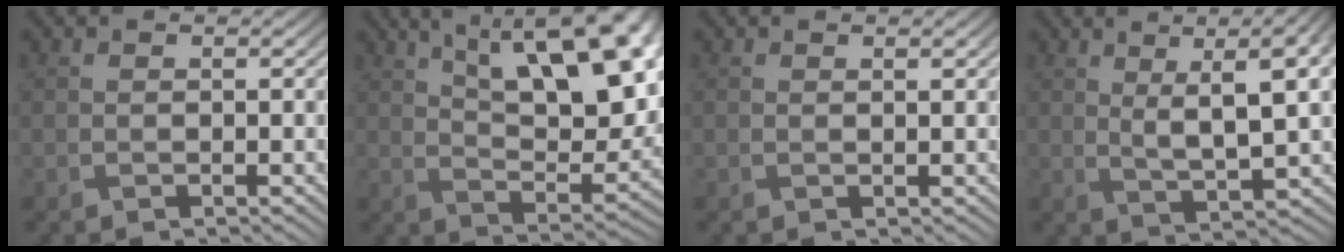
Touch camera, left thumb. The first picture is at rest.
{"total": 18.6, "force": [8.7, 7.7, 14.5], "torque": [-0.204, 0.028, 0.126]}
{"total": 0.7, "force": [0.5, 0.0, 0.5], "torque": [-0.009, 0.002, 0.009]}
{"total": 10.0, "force": [3.6, 2.4, 9.0], "torque": [-0.151, 0.019, 0.058]}